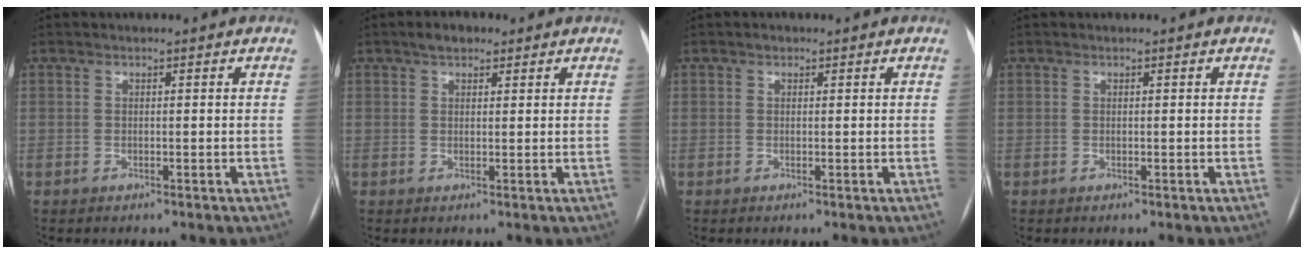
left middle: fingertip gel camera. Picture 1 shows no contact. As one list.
[{"total": 2.7, "force": [1.9, 1.4, 1.4], "torque": [-0.024, 0.012, 0.029]}, {"total": 0.6, "force": [0.4, 0.4, 0.2], "torque": [-0.003, 0.003, 0.005]}, {"total": 0.0}]